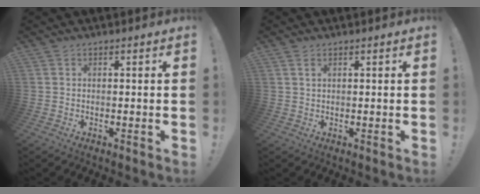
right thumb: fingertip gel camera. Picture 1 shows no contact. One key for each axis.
{"total": 1.5, "fx": 0.8, "fy": 0.6, "fz": 1.2, "tx": -0.019, "ty": -0.001, "tz": 0.013}